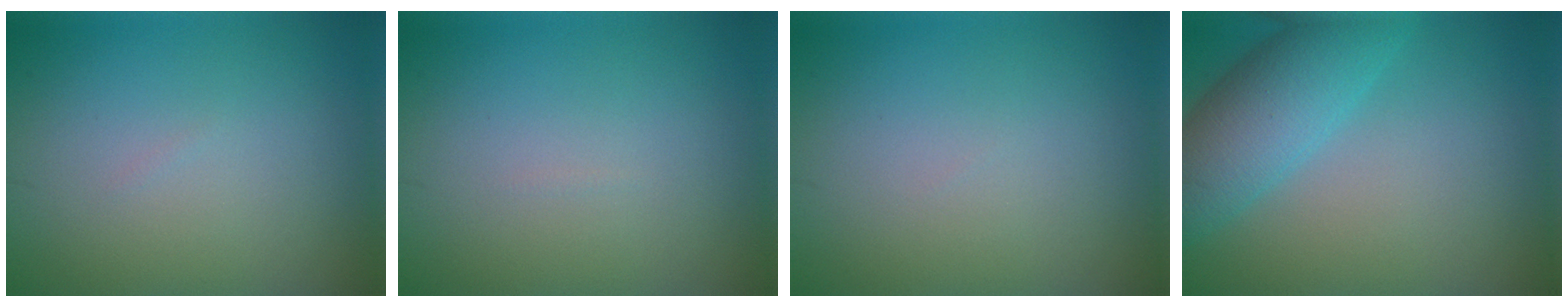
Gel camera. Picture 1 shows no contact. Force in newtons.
{"total": 0.0}
{"total": 0.0}
{"total": 6.0, "press": 6.0, "slide": 0.3}